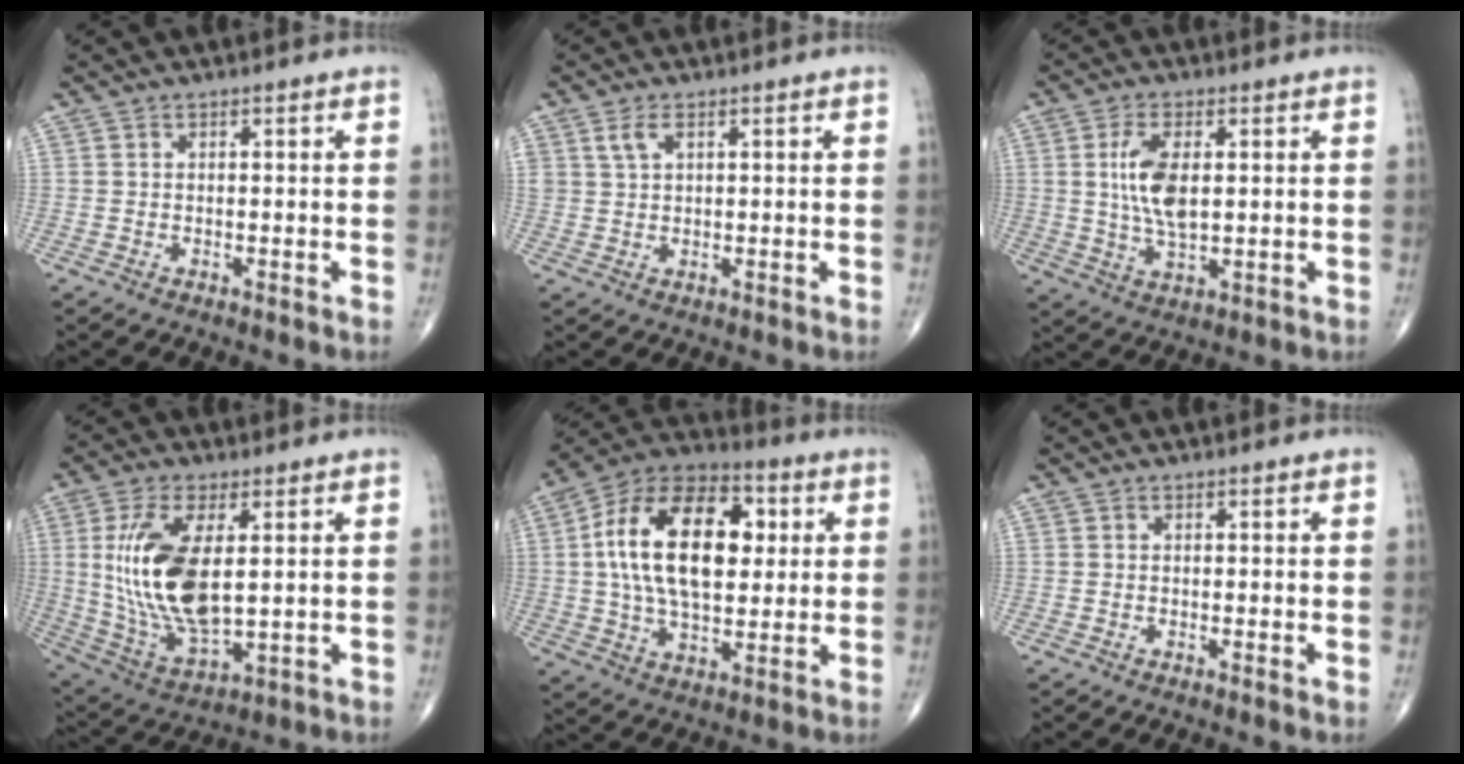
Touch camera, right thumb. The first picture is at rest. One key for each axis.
{"total": 2.9, "fx": 1.4, "fy": 1.7, "fz": 1.9, "tx": -0.037, "ty": 0.000, "tz": 0.034}
{"total": 8.6, "fx": 1.4, "fy": 4.0, "fz": 7.5, "tx": -0.150, "ty": -0.008, "tz": 0.029}
{"total": 17.4, "fx": 2.4, "fy": 8.0, "fz": 15.2, "tx": -0.308, "ty": -0.019, "tz": 0.058}
{"total": 22.1, "fx": 3.6, "fy": 12.7, "fz": 17.8, "tx": -0.287, "ty": 0.012, "tz": 0.053}
{"total": 0.7, "fx": -0.2, "fy": 0.0, "fz": 0.6, "tx": -0.016, "ty": -0.002, "tz": -0.005}